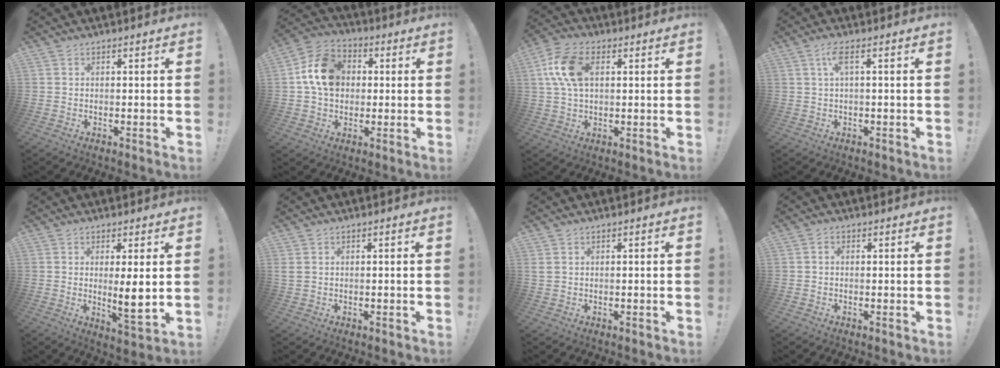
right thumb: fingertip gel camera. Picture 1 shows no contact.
{"total": 14.3, "force": [2.6, 11.4, 8.3], "torque": [-0.128, 0.010, 0.058]}
{"total": 12.4, "force": [3.1, 7.6, 9.3], "torque": [-0.184, 0.005, 0.057]}
{"total": 4.1, "force": [0.8, 0.5, 3.9], "torque": [-0.077, 0.002, 0.012]}
{"total": 7.6, "force": [0.9, 1.1, 7.4], "torque": [-0.106, -0.017, 0.015]}
{"total": 1.5, "force": [0.3, 1.1, 0.9], "torque": [-0.025, 0.006, 0.009]}
{"total": 1.3, "force": [0.4, 0.9, 0.9], "torque": [-0.024, 0.008, 0.009]}
{"total": 0.7, "force": [-0.1, 0.6, 0.3], "torque": [-0.007, 0.003, -0.002]}